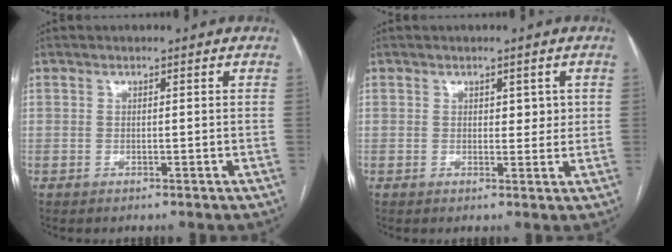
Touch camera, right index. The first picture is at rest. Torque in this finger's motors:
{"motor_torque": [0.33, 0.24, 0.06, 0.02]}